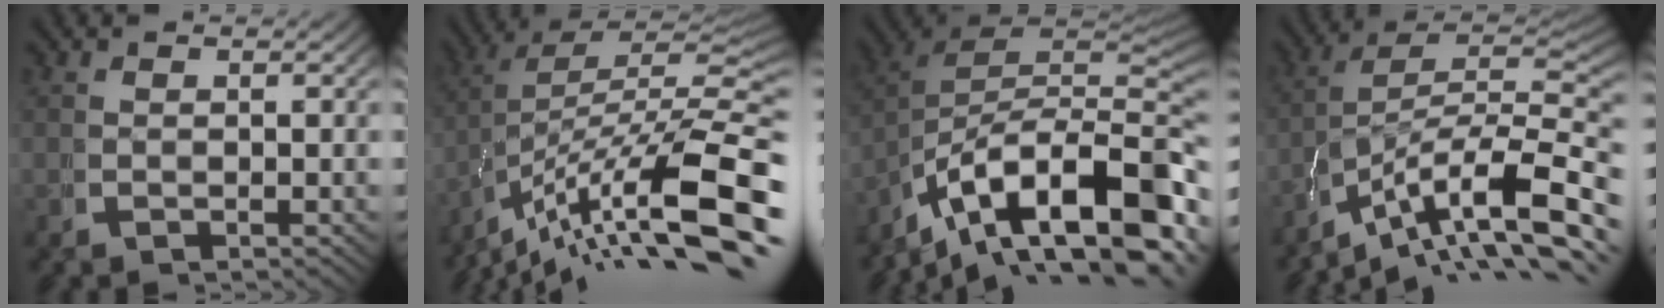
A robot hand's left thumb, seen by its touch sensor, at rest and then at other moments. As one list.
[{"total": 14.8, "force": [-6.9, 7.7, 10.6], "torque": [-0.176, -0.044, -0.079]}, {"total": 17.0, "force": [-4.6, 9.8, 13.0], "torque": [-0.250, -0.064, -0.045]}, {"total": 15.2, "force": [-3.7, 9.4, 11.4], "torque": [-0.185, -0.051, -0.038]}]